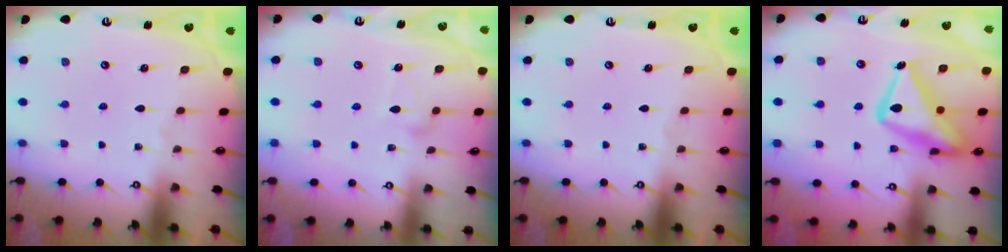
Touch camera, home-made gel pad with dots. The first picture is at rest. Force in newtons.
{"total": 8.6, "press": 8.6, "slide": 0.4}
{"total": 0.0}
{"total": 19.6, "press": 19.6, "slide": 1.5}